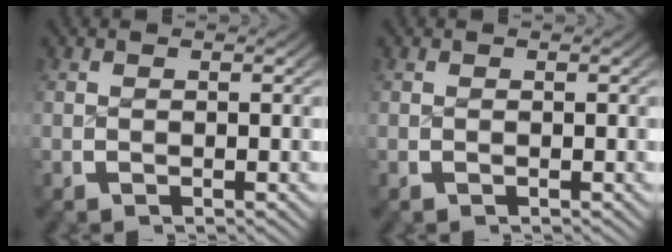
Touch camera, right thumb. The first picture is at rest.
{"total": 0.0}